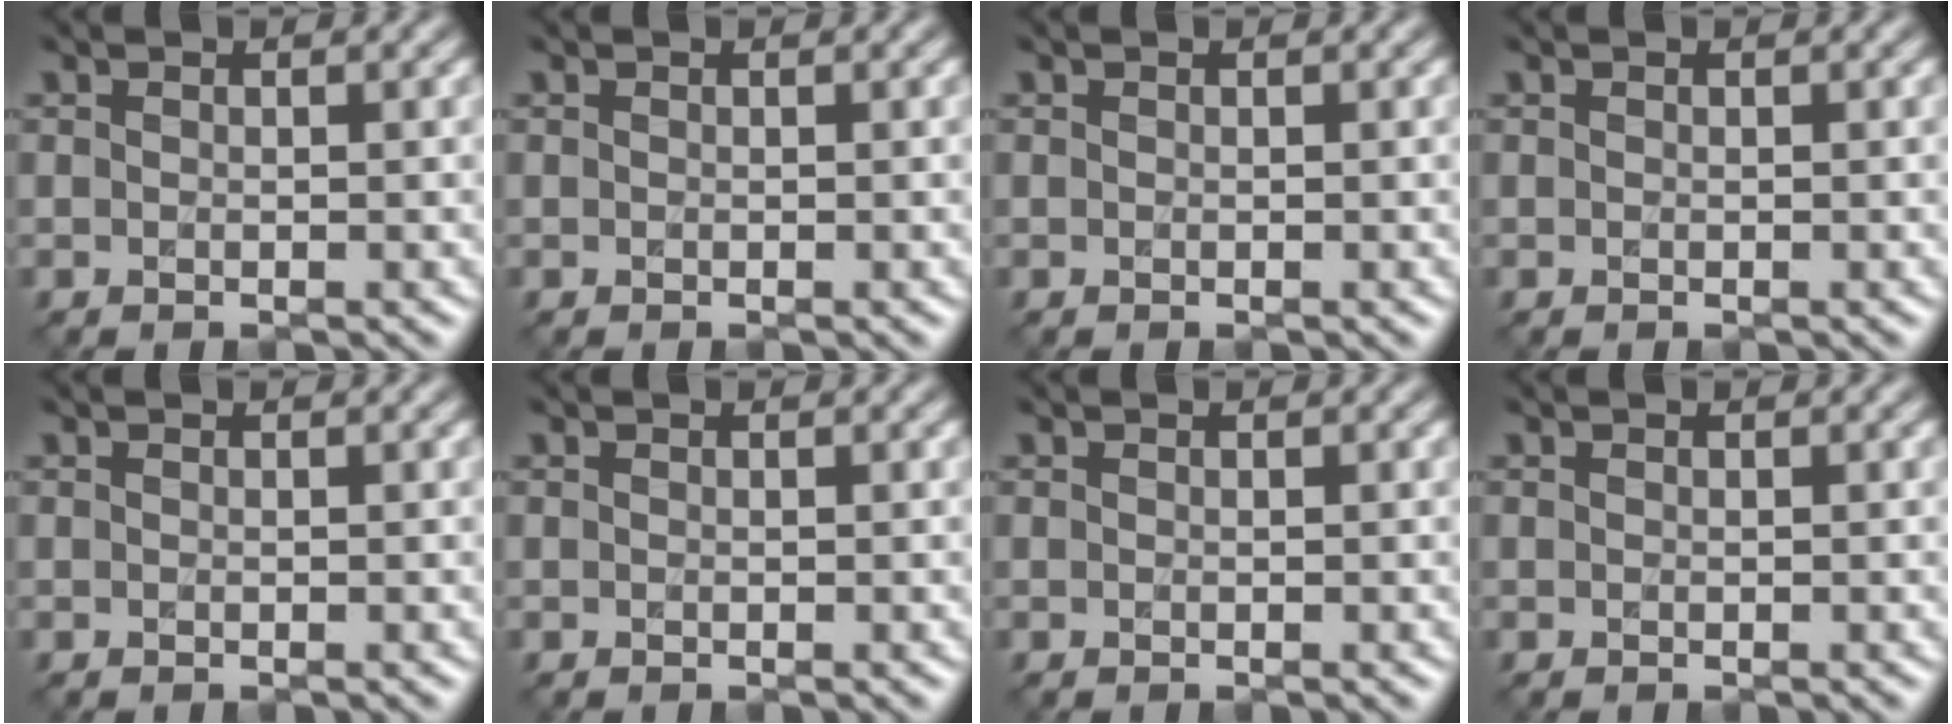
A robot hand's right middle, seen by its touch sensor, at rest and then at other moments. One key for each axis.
{"total": 0.0}
{"total": 0.0}
{"total": 0.0}
{"total": 0.0}
{"total": 0.0}
{"total": 0.0}
{"total": 0.0}